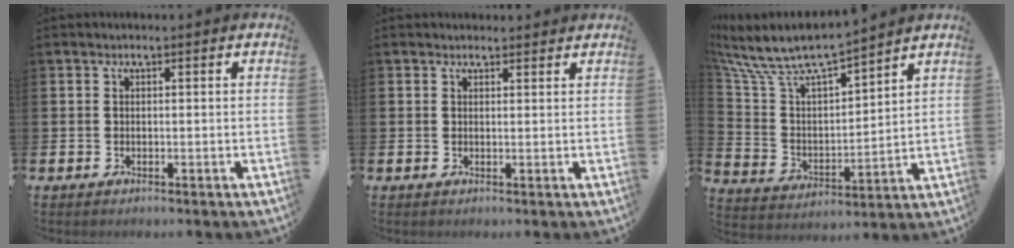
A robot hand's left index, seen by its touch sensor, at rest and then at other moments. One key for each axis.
{"total": 1.2, "fx": 1.1, "fy": 0.5, "fz": 0.1, "tx": 0.007, "ty": 0.000, "tz": 0.018}
{"total": 8.2, "fx": 7.7, "fy": 1.4, "fz": 2.5, "tx": -0.095, "ty": -0.057, "tz": 0.130}